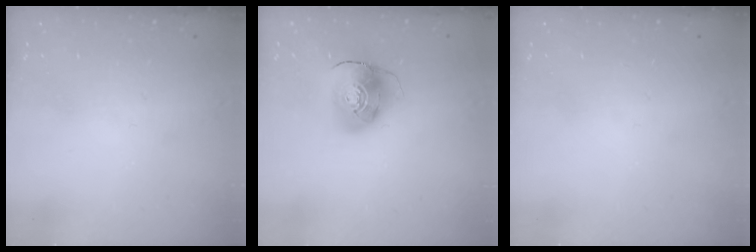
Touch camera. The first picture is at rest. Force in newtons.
{"total": 9.3, "press": 9.2, "slide": 1.2}
{"total": 0.0}